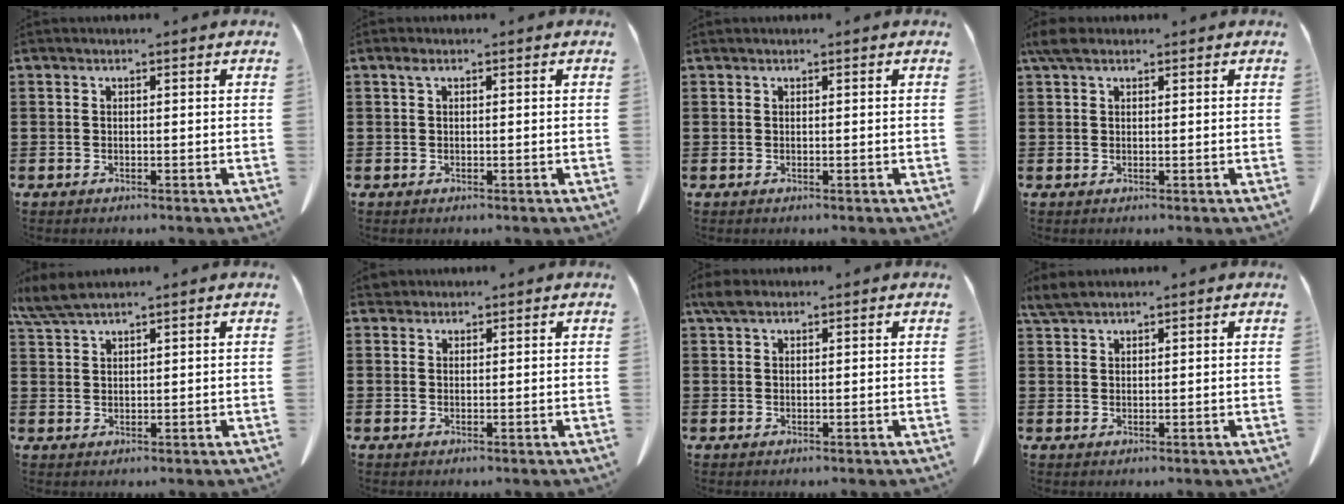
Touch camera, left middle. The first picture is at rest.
{"total": 0.9, "force": [0.3, 0.5, 0.7], "torque": [-0.017, 0.004, 0.005]}
{"total": 0.0}
{"total": 2.5, "force": [1.5, 1.2, 1.6], "torque": [-0.037, 0.007, 0.028]}
{"total": 3.7, "force": [3.0, 0.3, 2.1], "torque": [-0.050, -0.003, 0.057]}
{"total": 1.3, "force": [1.2, 0.5, 0.1], "torque": [-0.007, 0.002, 0.024]}
{"total": 2.2, "force": [1.6, 1.0, 1.2], "torque": [-0.029, 0.006, 0.030]}
{"total": 2.6, "force": [2.3, 0.5, 1.2], "torque": [-0.031, 0.003, 0.044]}